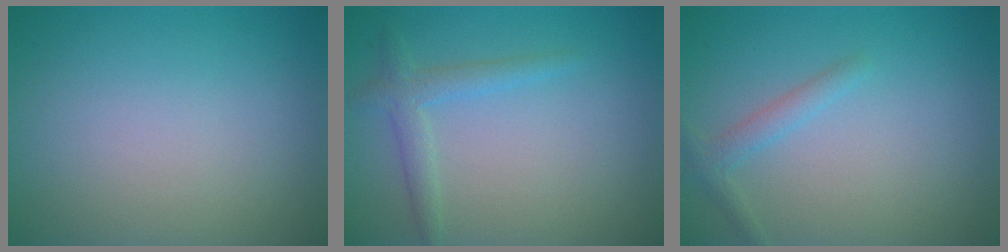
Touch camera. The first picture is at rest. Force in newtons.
{"total": 2.1, "press": 2.1, "slide": 0.1}
{"total": 1.6, "press": 1.6, "slide": 0.1}